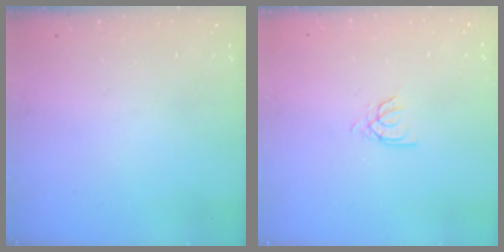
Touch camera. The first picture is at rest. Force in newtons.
{"total": 2.7, "press": 2.7, "slide": 0.2}